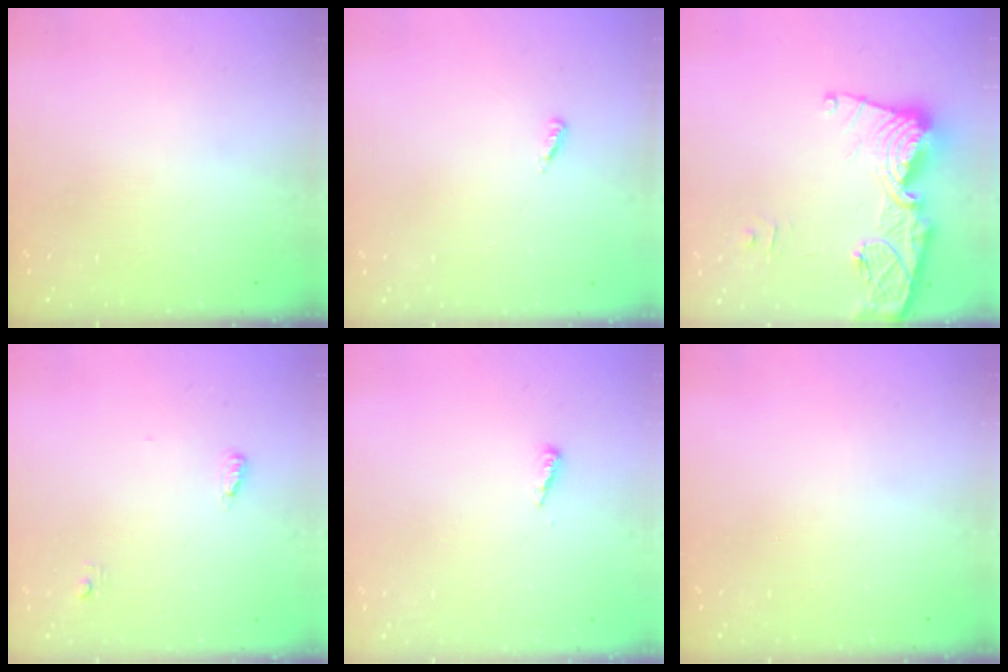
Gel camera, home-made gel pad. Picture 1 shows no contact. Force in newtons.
{"total": 3.2, "press": 3.2, "slide": 0.5}
{"total": 17.9, "press": 17.8, "slide": 1.7}
{"total": 3.7, "press": 3.5, "slide": 1.2}
{"total": 3.1, "press": 3.1, "slide": 0.3}
{"total": 0.0}